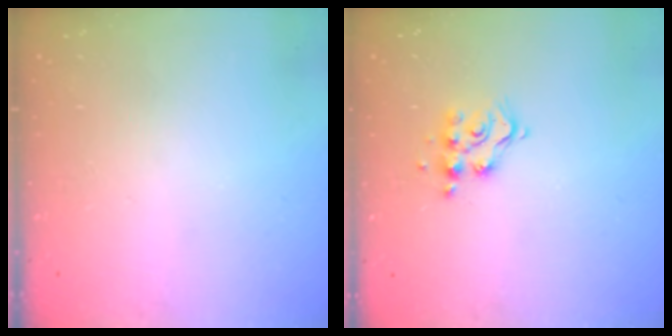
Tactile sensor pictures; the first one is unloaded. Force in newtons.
{"total": 9.8, "press": 9.8, "slide": 0.7}